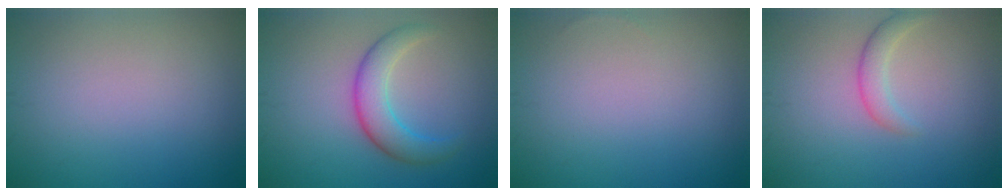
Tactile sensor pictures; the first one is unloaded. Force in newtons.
{"total": 3.9, "press": 3.9, "slide": 0.3}
{"total": 0.0}
{"total": 1.9, "press": 1.9, "slide": 0.0}